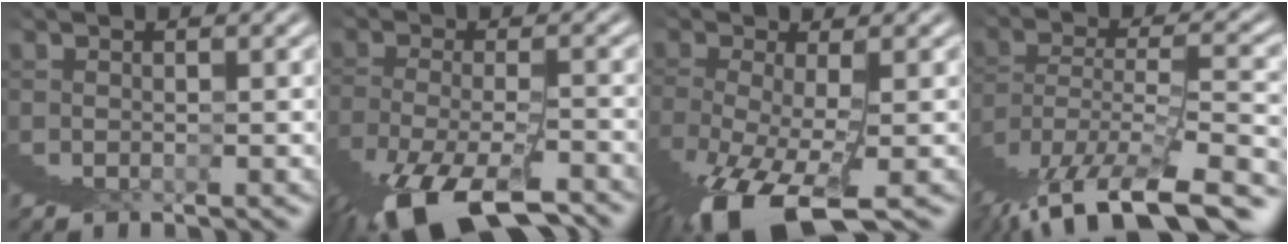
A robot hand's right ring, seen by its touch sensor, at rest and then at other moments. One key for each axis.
{"total": 6.6, "fx": -4.8, "fy": 1.9, "fz": 4.1, "tx": -0.088, "ty": -0.025, "tz": -0.064}
{"total": 5.4, "fx": -3.5, "fy": 1.4, "fz": 3.9, "tx": -0.079, "ty": -0.024, "tz": -0.040}
{"total": 6.7, "fx": -2.7, "fy": 3.1, "fz": 5.3, "tx": -0.088, "ty": 0.003, "tz": -0.041}